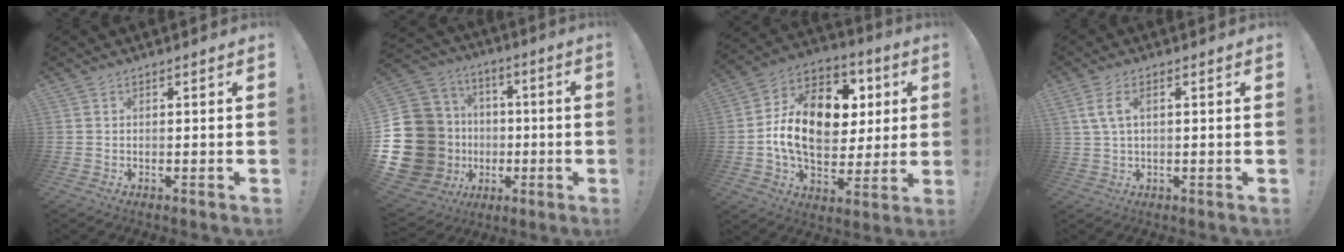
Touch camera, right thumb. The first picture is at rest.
{"total": 26.1, "force": [-3.7, 21.8, 14.0], "torque": [-0.298, 0.005, 0.009]}
{"total": 19.8, "force": [2.3, 13.4, 14.4], "torque": [-0.219, 0.001, 0.048]}
{"total": 5.6, "force": [1.4, 2.8, 4.6], "torque": [-0.099, 0.002, 0.026]}